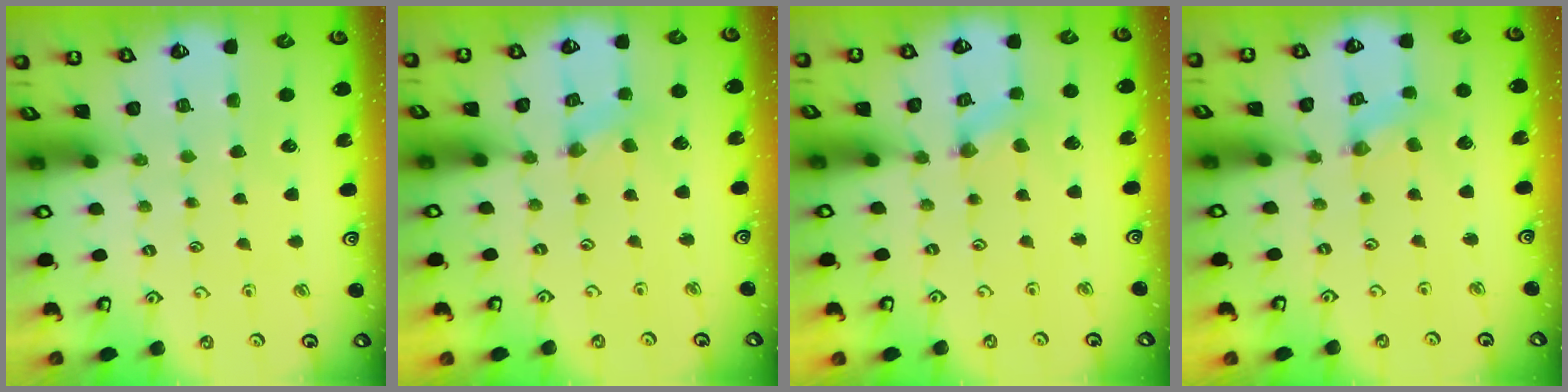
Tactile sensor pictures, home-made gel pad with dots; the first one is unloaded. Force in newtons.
{"total": 2.6, "press": 2.6, "slide": 0.3}
{"total": 2.0, "press": 2.0, "slide": 0.3}
{"total": 2.4, "press": 2.3, "slide": 0.3}